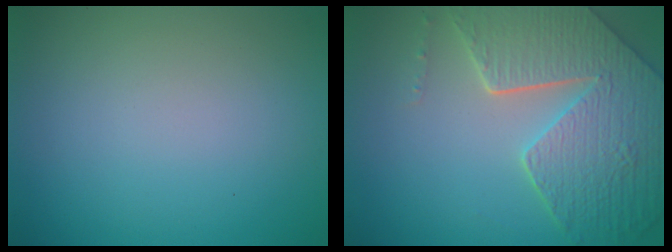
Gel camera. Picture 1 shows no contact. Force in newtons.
{"total": 8.6, "press": 6.2, "slide": 5.9}